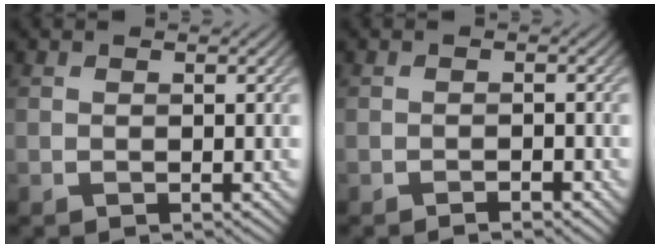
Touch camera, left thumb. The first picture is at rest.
{"total": 1.4, "force": [-1.0, 0.3, 0.9], "torque": [-0.011, 0.001, -0.016]}